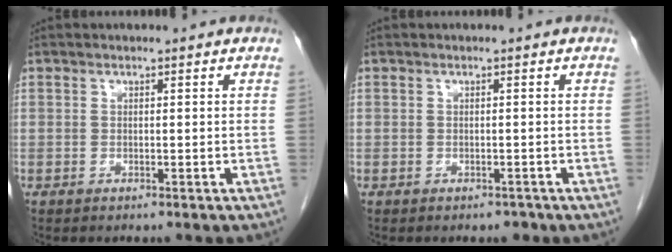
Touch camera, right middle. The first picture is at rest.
{"total": 0.9, "force": [-0.7, 0.6, 0.2], "torque": [0.000, 0.002, -0.009]}